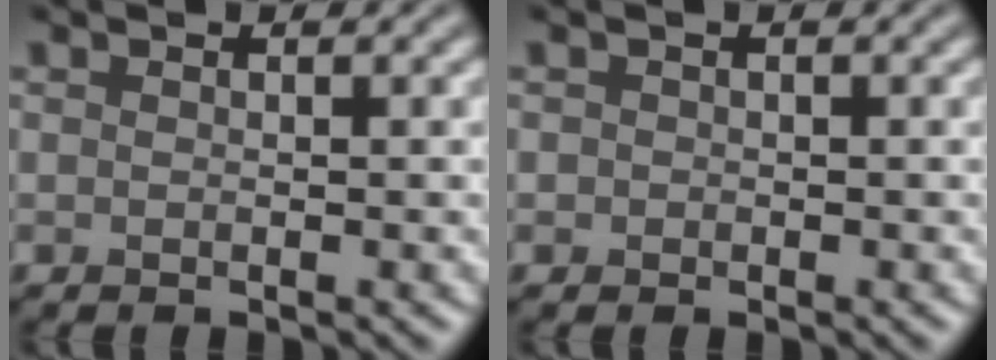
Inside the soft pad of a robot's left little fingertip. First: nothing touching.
{"total": 0.5, "force": [-0.1, 0.5, 0.0], "torque": [0.004, -0.003, -0.004]}